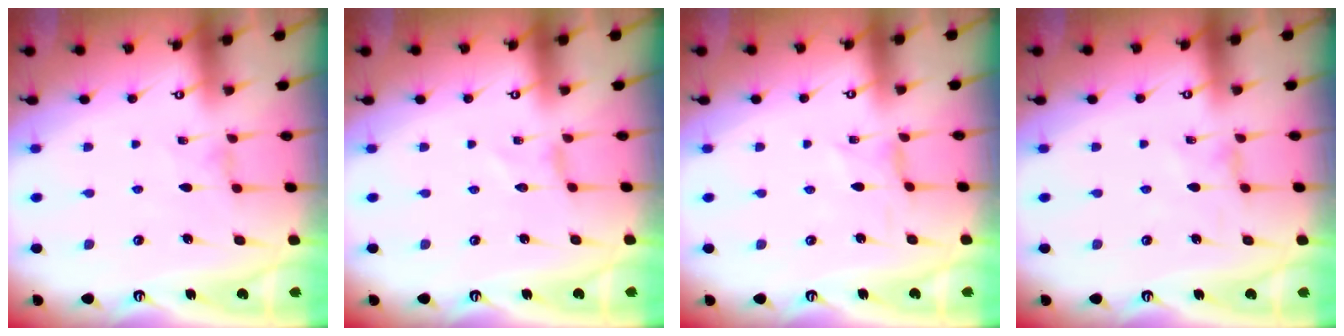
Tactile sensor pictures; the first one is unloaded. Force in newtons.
{"total": 0.0}
{"total": 0.0}
{"total": 0.8, "press": 0.8, "slide": 0.3}